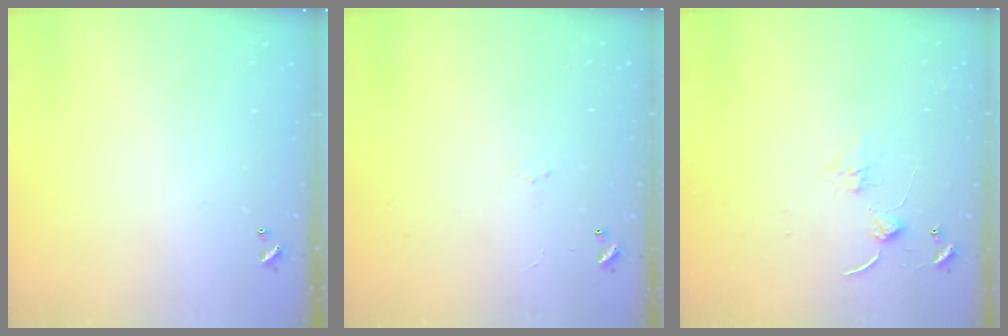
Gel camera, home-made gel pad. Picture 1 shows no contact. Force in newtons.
{"total": 1.9, "press": 1.8, "slide": 0.6}
{"total": 0.6, "press": 0.5, "slide": 0.3}